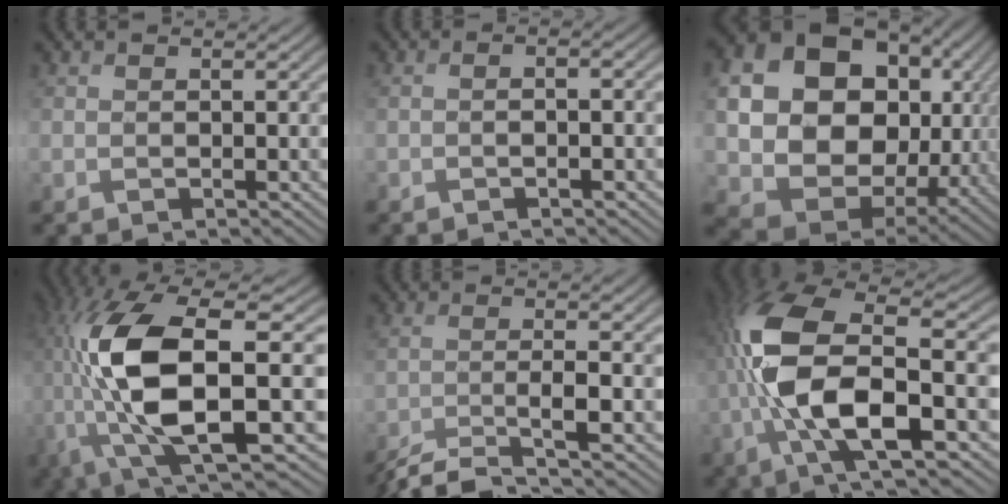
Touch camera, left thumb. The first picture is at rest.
{"total": 2.3, "force": [-0.6, 0.6, 2.1], "torque": [-0.038, 0.003, -0.016]}
{"total": 20.3, "force": [3.2, 16.5, 11.4], "torque": [-0.259, -0.029, 0.106]}
{"total": 16.4, "force": [-0.7, 5.7, 15.3], "torque": [-0.337, -0.001, 0.000]}
{"total": 6.9, "force": [-4.2, 1.2, 5.4], "torque": [-0.082, -0.001, -0.085]}
{"total": 13.8, "force": [-2.0, 5.1, 12.7], "torque": [-0.276, -0.002, -0.047]}